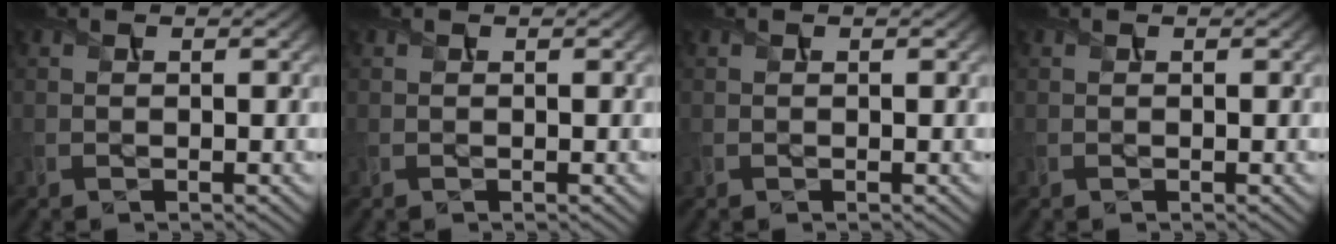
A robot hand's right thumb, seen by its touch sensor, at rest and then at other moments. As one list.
[{"total": 0.0}, {"total": 0.0}, {"total": 0.0}]